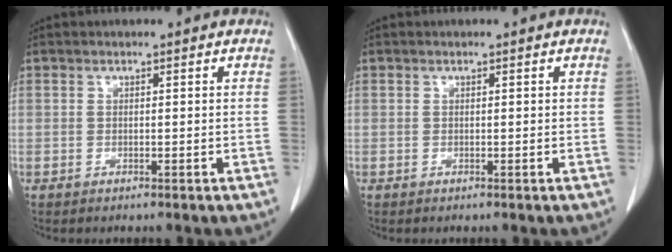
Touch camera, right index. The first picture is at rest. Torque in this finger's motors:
{"motor_torque": [-0.06, 0.02, 0.02, 0.01]}